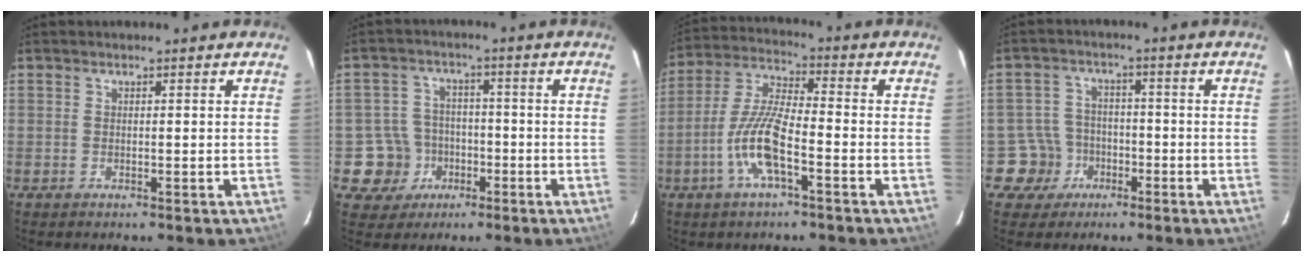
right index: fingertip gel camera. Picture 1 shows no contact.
{"total": 7.7, "force": [-2.9, 7.1, 0.4], "torque": [-0.031, 0.026, -0.041]}
{"total": 10.8, "force": [-4.4, 2.4, 9.5], "torque": [-0.203, 0.000, -0.087]}
{"total": 6.3, "force": [-2.9, 5.5, -0.2], "torque": [-0.014, 0.027, -0.049]}